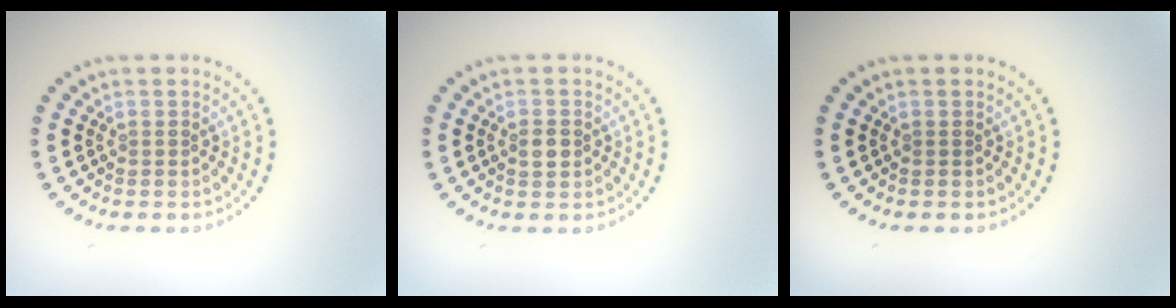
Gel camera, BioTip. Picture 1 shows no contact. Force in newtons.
{"total": 1.5, "press": 1.4, "slide": 0.2}
{"total": 0.0}